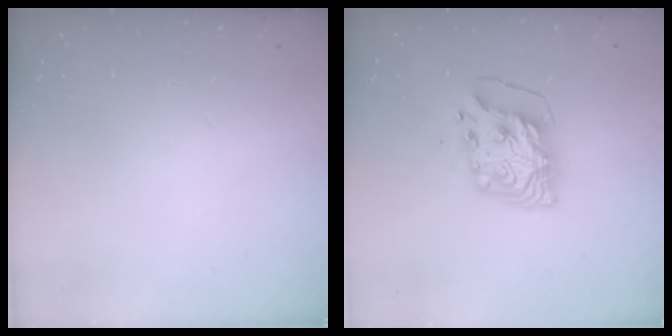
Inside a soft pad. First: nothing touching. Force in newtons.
{"total": 8.3, "press": 8.3, "slide": 0.9}